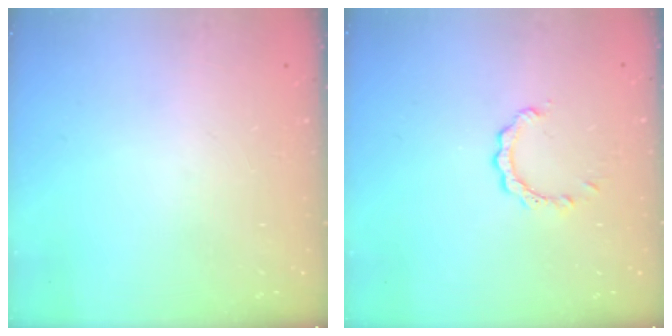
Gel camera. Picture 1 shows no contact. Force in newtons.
{"total": 3.0, "press": 3.0, "slide": 0.1}